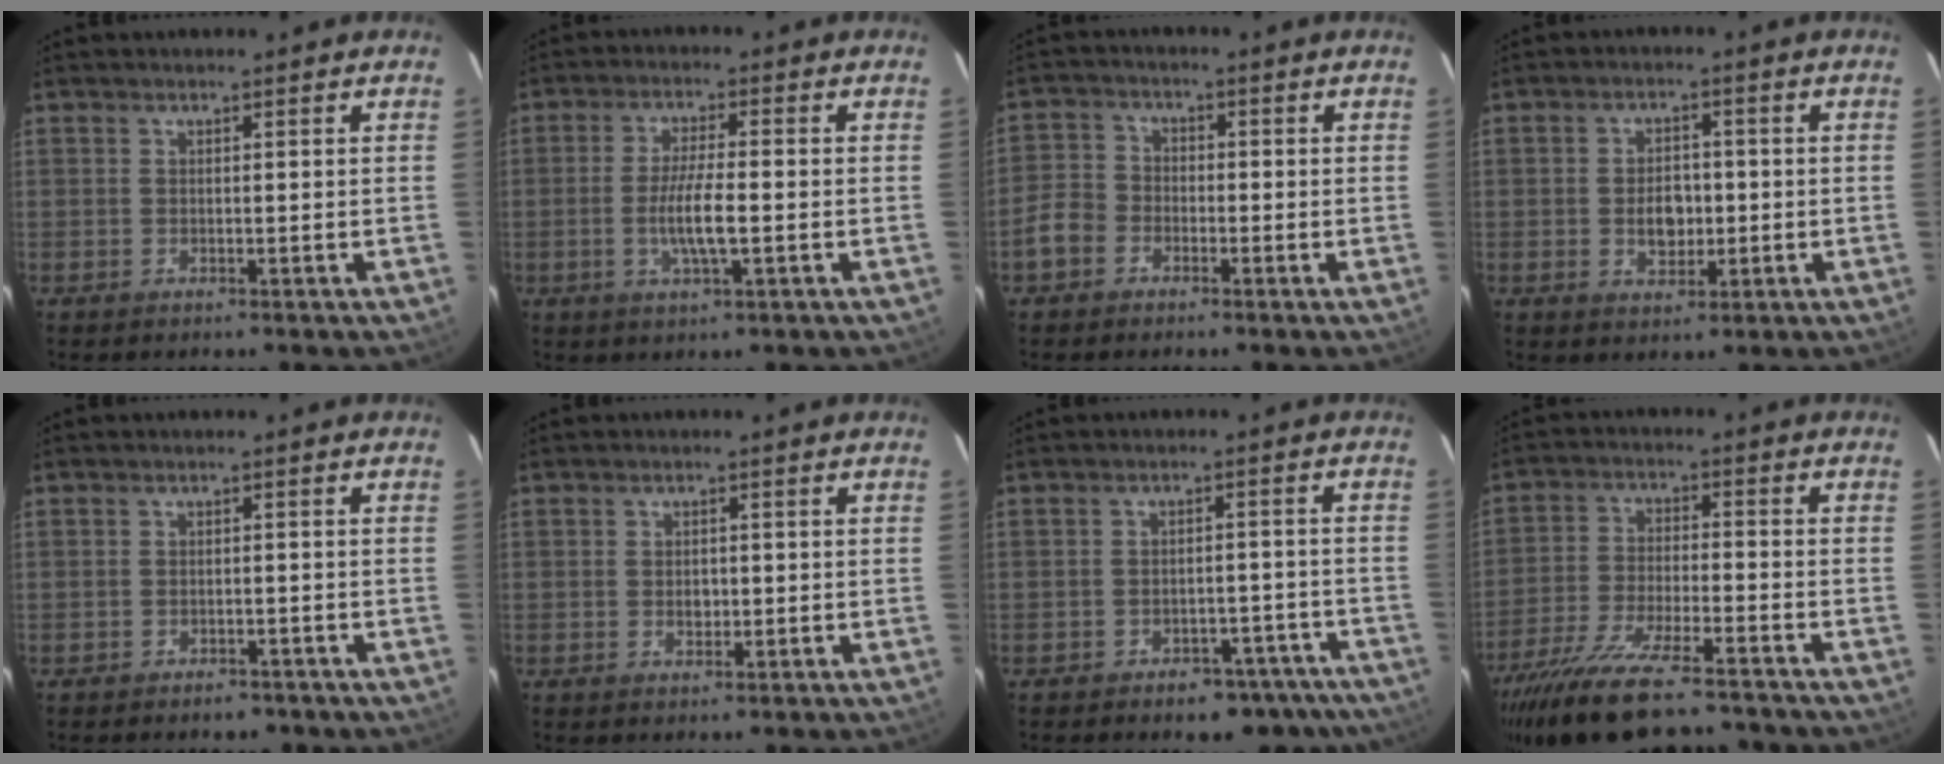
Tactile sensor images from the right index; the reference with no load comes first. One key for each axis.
{"total": 6.7, "fx": -1.6, "fy": 1.1, "fz": 6.4, "tx": -0.124, "ty": -0.006, "tz": -0.029}
{"total": 5.2, "fx": -2.7, "fy": 4.2, "fz": 1.6, "tx": -0.035, "ty": 0.016, "tz": -0.058}
{"total": 5.5, "fx": -0.8, "fy": 3.8, "fz": 3.9, "tx": -0.070, "ty": 0.004, "tz": -0.008}
{"total": 3.8, "fx": -3.0, "fy": 2.0, "fz": 1.2, "tx": -0.026, "ty": 0.003, "tz": -0.036}
{"total": 2.1, "fx": -0.3, "fy": 1.6, "fz": 1.3, "tx": -0.023, "ty": 0.003, "tz": -0.006}
{"total": 12.5, "fx": -10.1, "fy": 6.4, "fz": 3.5, "tx": -0.055, "ty": 0.031, "tz": -0.092}
{"total": 19.9, "fx": -16.3, "fy": 4.7, "fz": 10.4, "tx": -0.211, "ty": -0.044, "tz": -0.271}